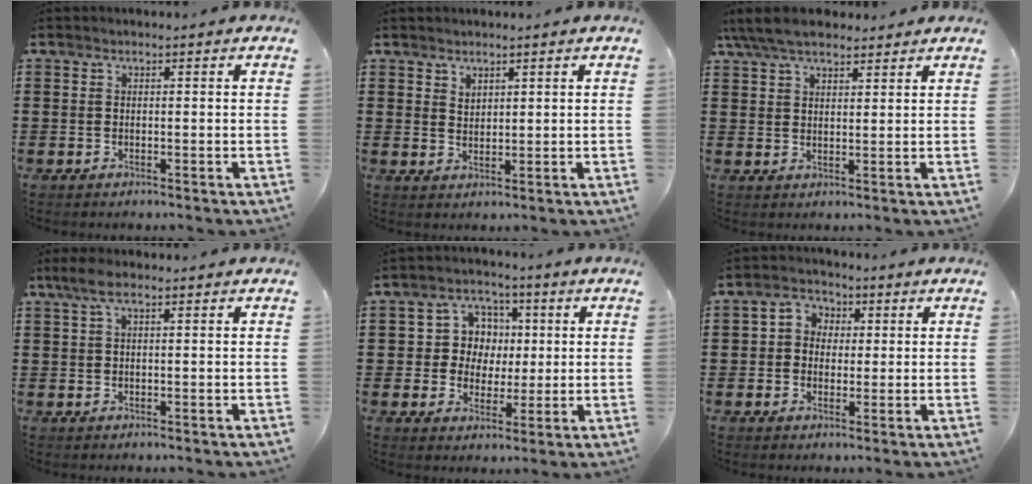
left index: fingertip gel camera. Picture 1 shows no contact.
{"total": 1.9, "force": [1.6, 0.9, 0.3], "torque": [-0.009, 0.002, 0.031]}
{"total": 6.6, "force": [5.5, 1.9, 3.1], "torque": [-0.075, -0.004, 0.103]}
{"total": 3.0, "force": [1.2, 1.0, 2.6], "torque": [-0.059, 0.004, 0.017]}
{"total": 6.4, "force": [0.9, 6.1, 1.8], "torque": [-0.057, 0.015, 0.014]}
{"total": 3.4, "force": [0.1, 3.3, 0.5], "torque": [-0.028, 0.013, -0.006]}